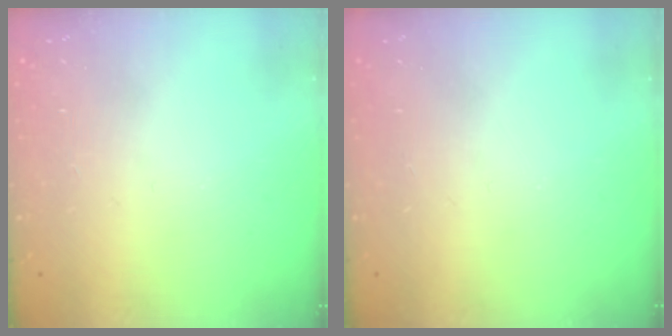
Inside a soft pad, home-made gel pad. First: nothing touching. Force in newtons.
{"total": 0.0}